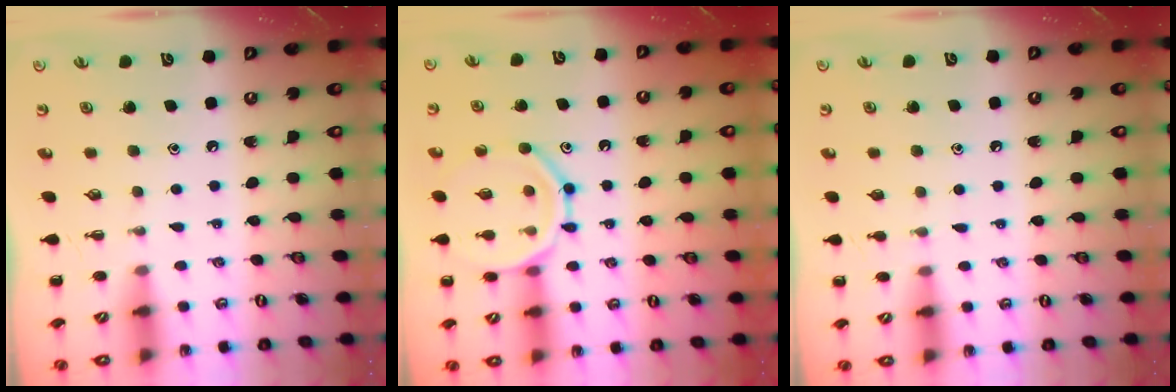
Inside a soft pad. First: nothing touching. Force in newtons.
{"total": 13.8, "press": 13.8, "slide": 1.4}
{"total": 2.6, "press": 2.4, "slide": 1.0}